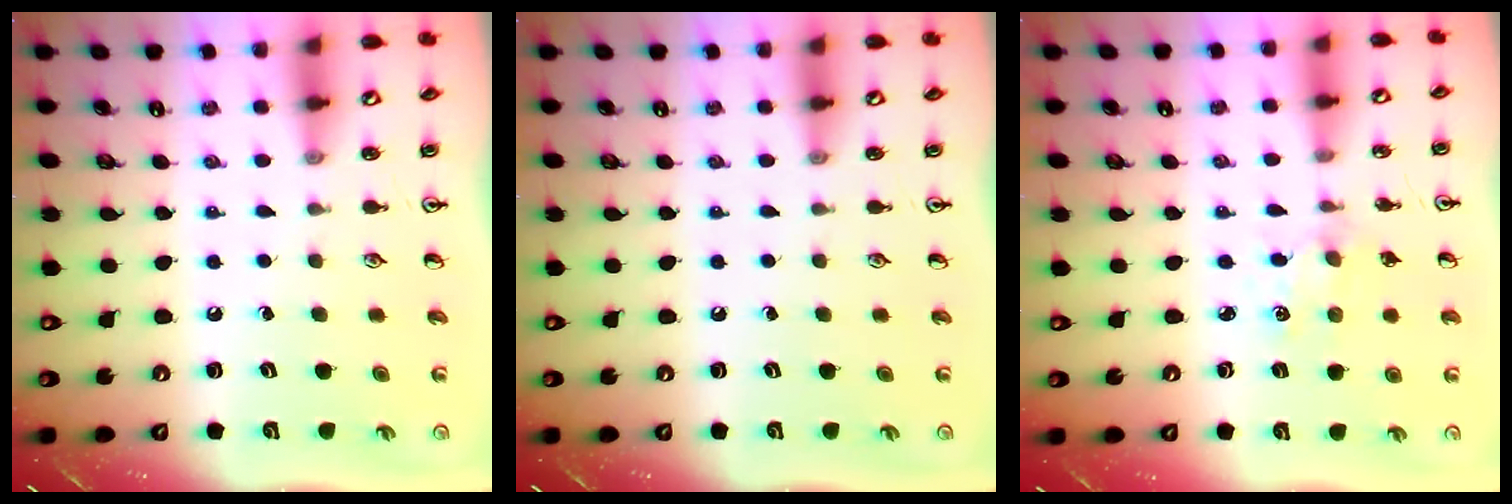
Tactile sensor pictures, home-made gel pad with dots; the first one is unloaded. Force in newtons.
{"total": 0.0}
{"total": 2.5, "press": 2.5, "slide": 0.5}